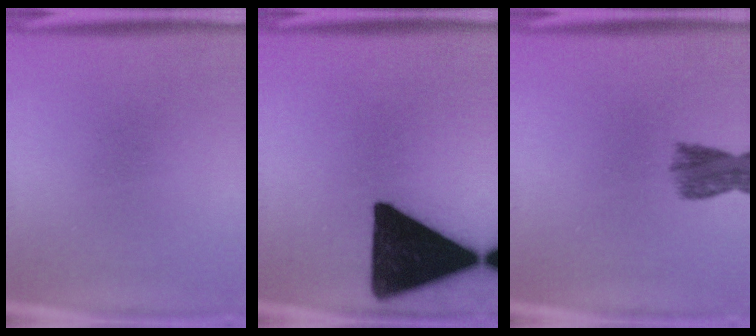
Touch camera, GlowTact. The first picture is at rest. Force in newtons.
{"total": 19.7}
{"total": 5.2}